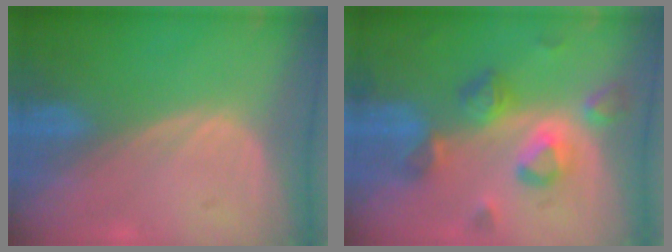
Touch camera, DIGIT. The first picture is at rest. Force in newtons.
{"total": 7.9, "press": 7.7, "slide": 2.0}